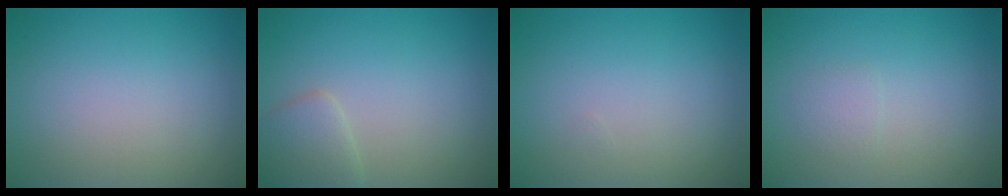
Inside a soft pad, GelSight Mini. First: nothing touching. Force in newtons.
{"total": 2.2, "press": 2.2, "slide": 0.1}
{"total": 0.0}
{"total": 0.9, "press": 0.9, "slide": 0.1}